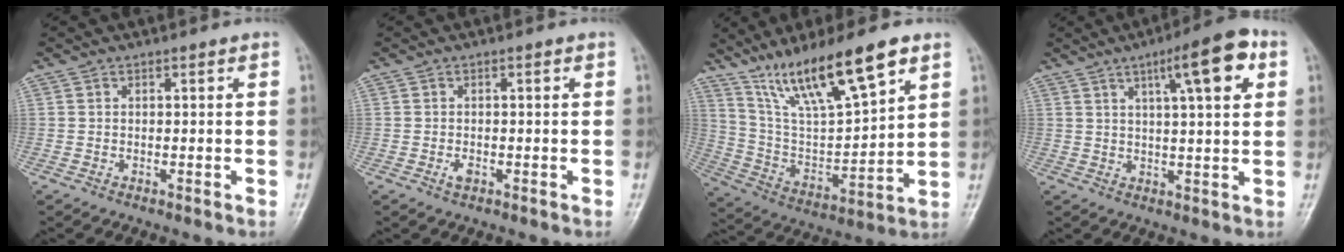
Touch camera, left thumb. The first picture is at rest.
{"total": 1.6, "force": [-0.5, 0.9, 1.2], "torque": [-0.019, -0.001, -0.010]}
{"total": 18.9, "force": [12.3, 4.3, 13.7], "torque": [-0.228, -0.044, 0.237]}
{"total": 11.6, "force": [4.9, 2.6, 10.2], "torque": [-0.139, -0.002, 0.068]}